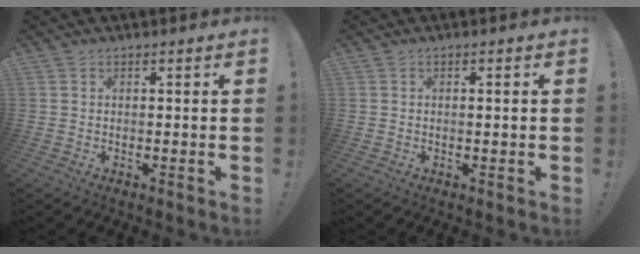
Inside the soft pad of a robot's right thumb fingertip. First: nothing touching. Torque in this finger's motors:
{"motor_torque": [0.19, -0.56, -0.16, 0.13, -0.02]}